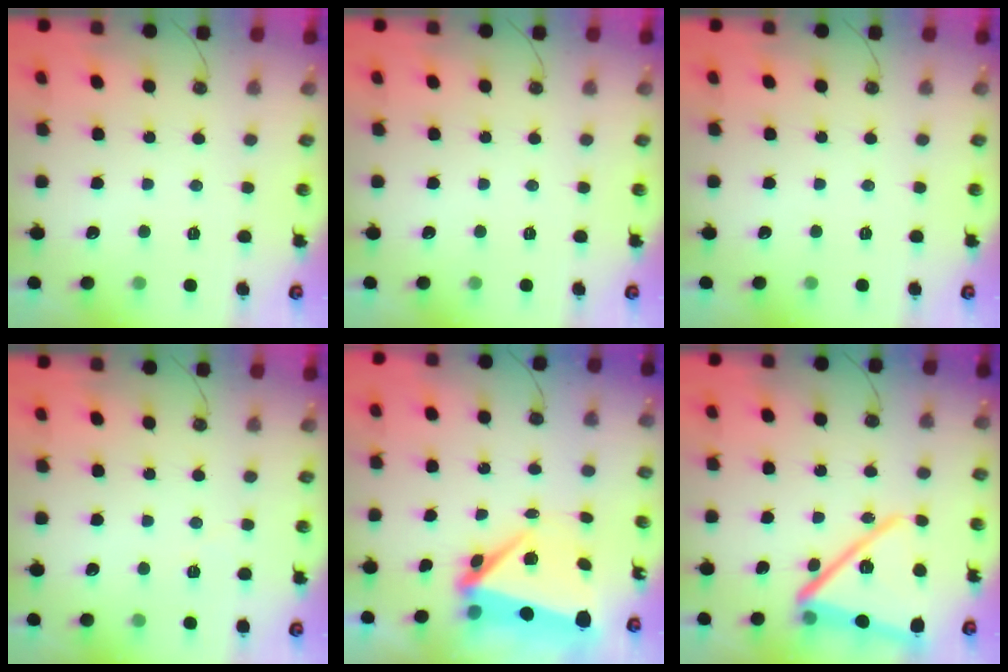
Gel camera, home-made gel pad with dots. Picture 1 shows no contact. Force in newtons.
{"total": 0.0}
{"total": 0.0}
{"total": 2.6, "press": 2.2, "slide": 1.5}
{"total": 6.8, "press": 6.6, "slide": 1.3}
{"total": 20.3, "press": 20.3, "slide": 1.3}